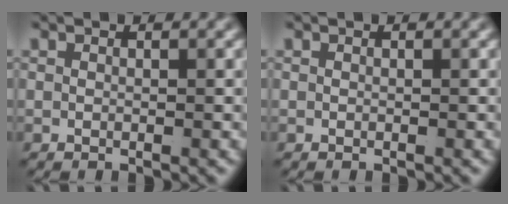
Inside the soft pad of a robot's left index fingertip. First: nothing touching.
{"total": 0.0}